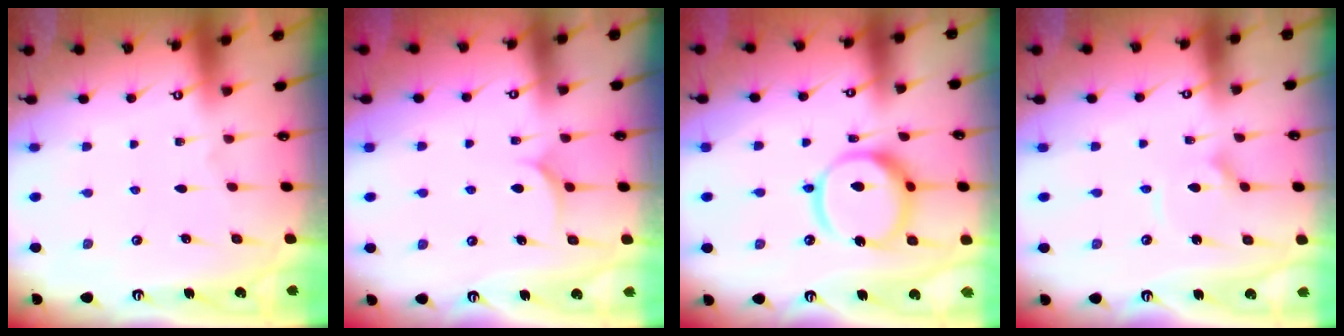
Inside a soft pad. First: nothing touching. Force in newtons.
{"total": 6.2, "press": 6.2, "slide": 0.6}
{"total": 15.4, "press": 15.3, "slide": 1.9}
{"total": 3.9, "press": 3.9, "slide": 0.4}